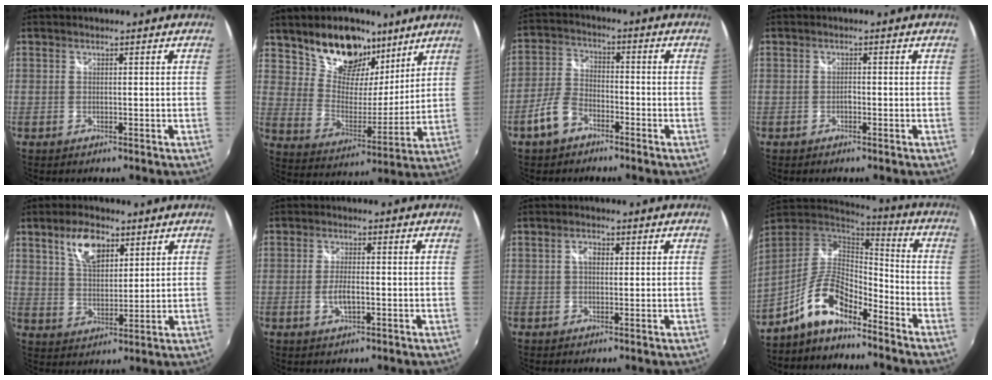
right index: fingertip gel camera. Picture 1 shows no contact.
{"total": 15.8, "force": [10.6, 9.3, 7.0], "torque": [-0.129, 0.012, 0.188]}
{"total": 7.1, "force": [-4.4, 4.3, 3.7], "torque": [-0.086, 0.011, -0.086]}
{"total": 0.7, "force": [-0.5, 0.4, 0.4], "torque": [-0.008, 0.001, -0.010]}
{"total": 8.5, "force": [4.6, 4.2, 5.7], "torque": [-0.105, 0.013, 0.085]}
{"total": 4.0, "force": [-1.1, 1.5, 3.5], "torque": [-0.072, -0.004, -0.019]}
{"total": 2.3, "force": [0.5, 1.6, 1.6], "torque": [-0.027, 0.006, 0.006]}
{"total": 11.9, "force": [-8.1, 4.1, 7.6], "torque": [-0.164, 0.009, -0.156]}